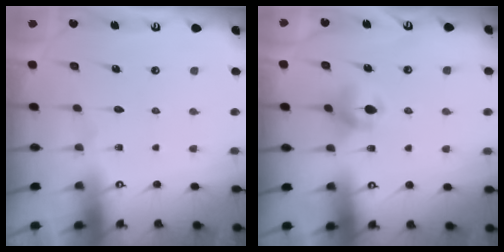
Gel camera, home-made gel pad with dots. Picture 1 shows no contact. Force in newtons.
{"total": 6.2, "press": 6.1, "slide": 1.0}